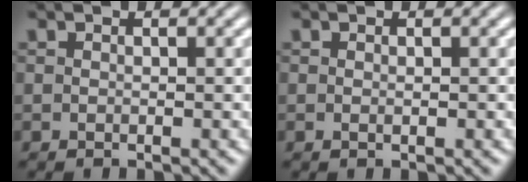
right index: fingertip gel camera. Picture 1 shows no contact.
{"total": 0.0}